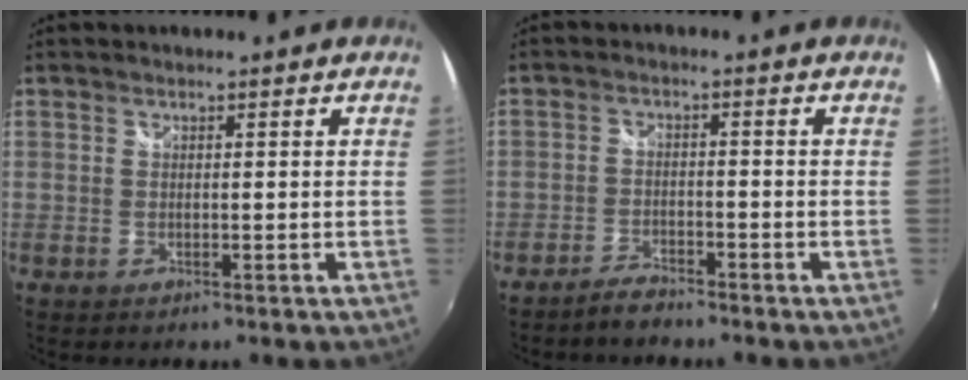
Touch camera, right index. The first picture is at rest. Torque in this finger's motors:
{"motor_torque": [0.31, -0.29, 0.07, 0.01]}